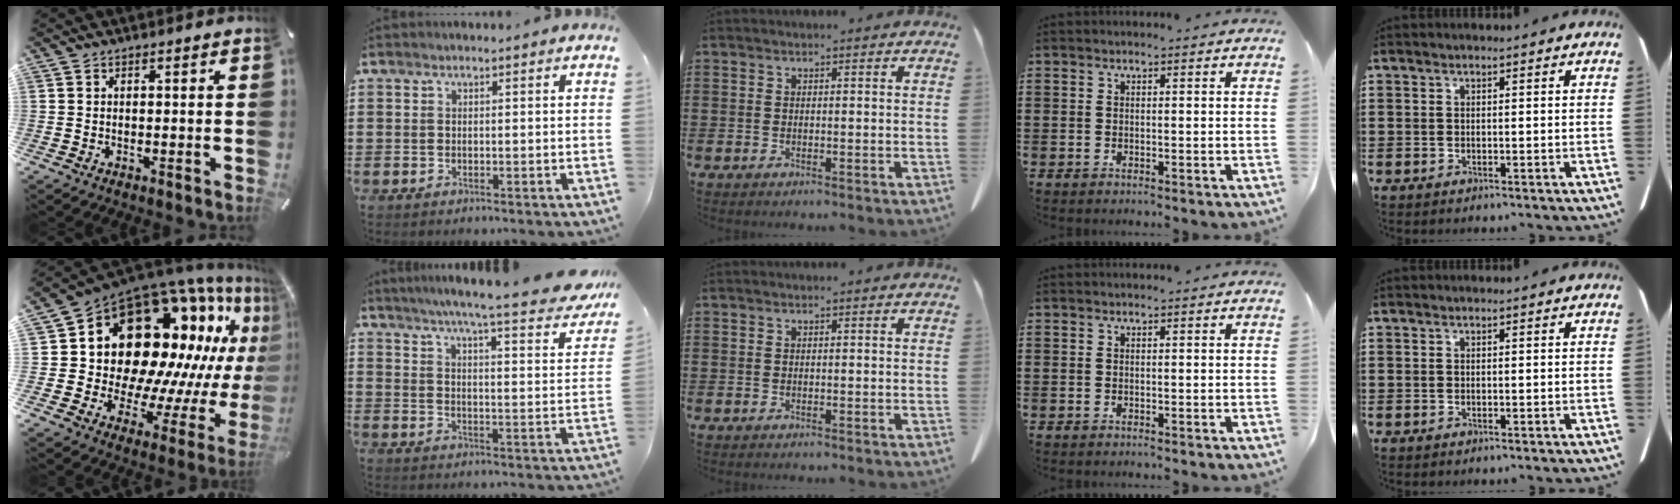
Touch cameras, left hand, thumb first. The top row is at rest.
{"thumb": {"total": 23.6, "force": [11.2, 15.6, 13.8], "torque": [-0.188, -0.138, 0.230]}, "index": {"total": 6.4, "force": [5.4, -0.6, 3.4], "torque": [-0.072, -0.047, 0.082]}}